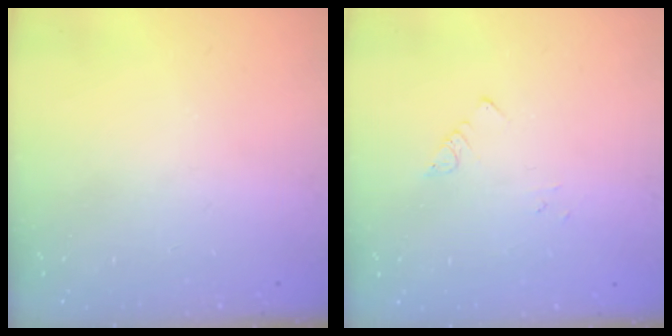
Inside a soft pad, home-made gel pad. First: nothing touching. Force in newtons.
{"total": 1.8, "press": 1.8, "slide": 0.2}